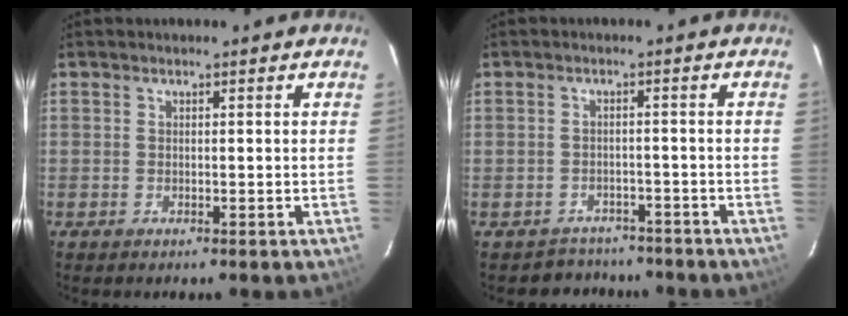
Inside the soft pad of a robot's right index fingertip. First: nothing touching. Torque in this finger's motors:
{"motor_torque": [-1.52, 0.07, -1.05, -0.21]}